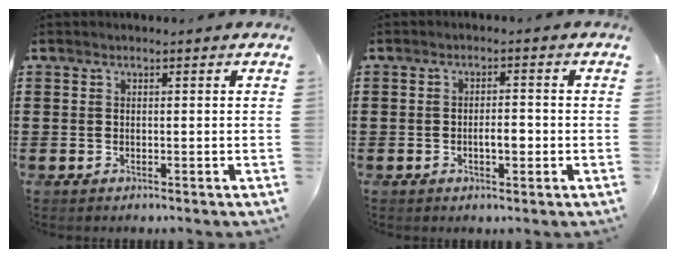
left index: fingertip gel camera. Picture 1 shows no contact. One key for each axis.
{"total": 3.0, "fx": -0.6, "fy": 1.1, "fz": 2.7, "tx": -0.050, "ty": 0.006, "tz": -0.013}